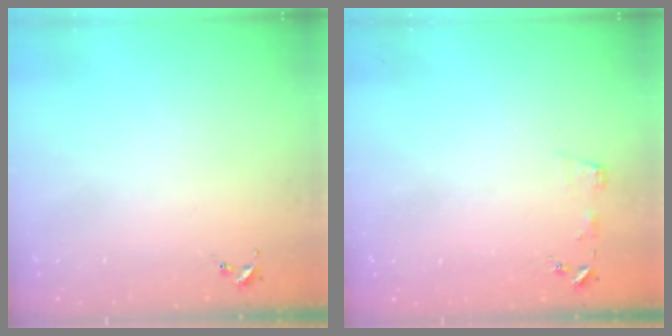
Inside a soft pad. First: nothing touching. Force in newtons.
{"total": 4.2, "press": 4.2, "slide": 0.5}